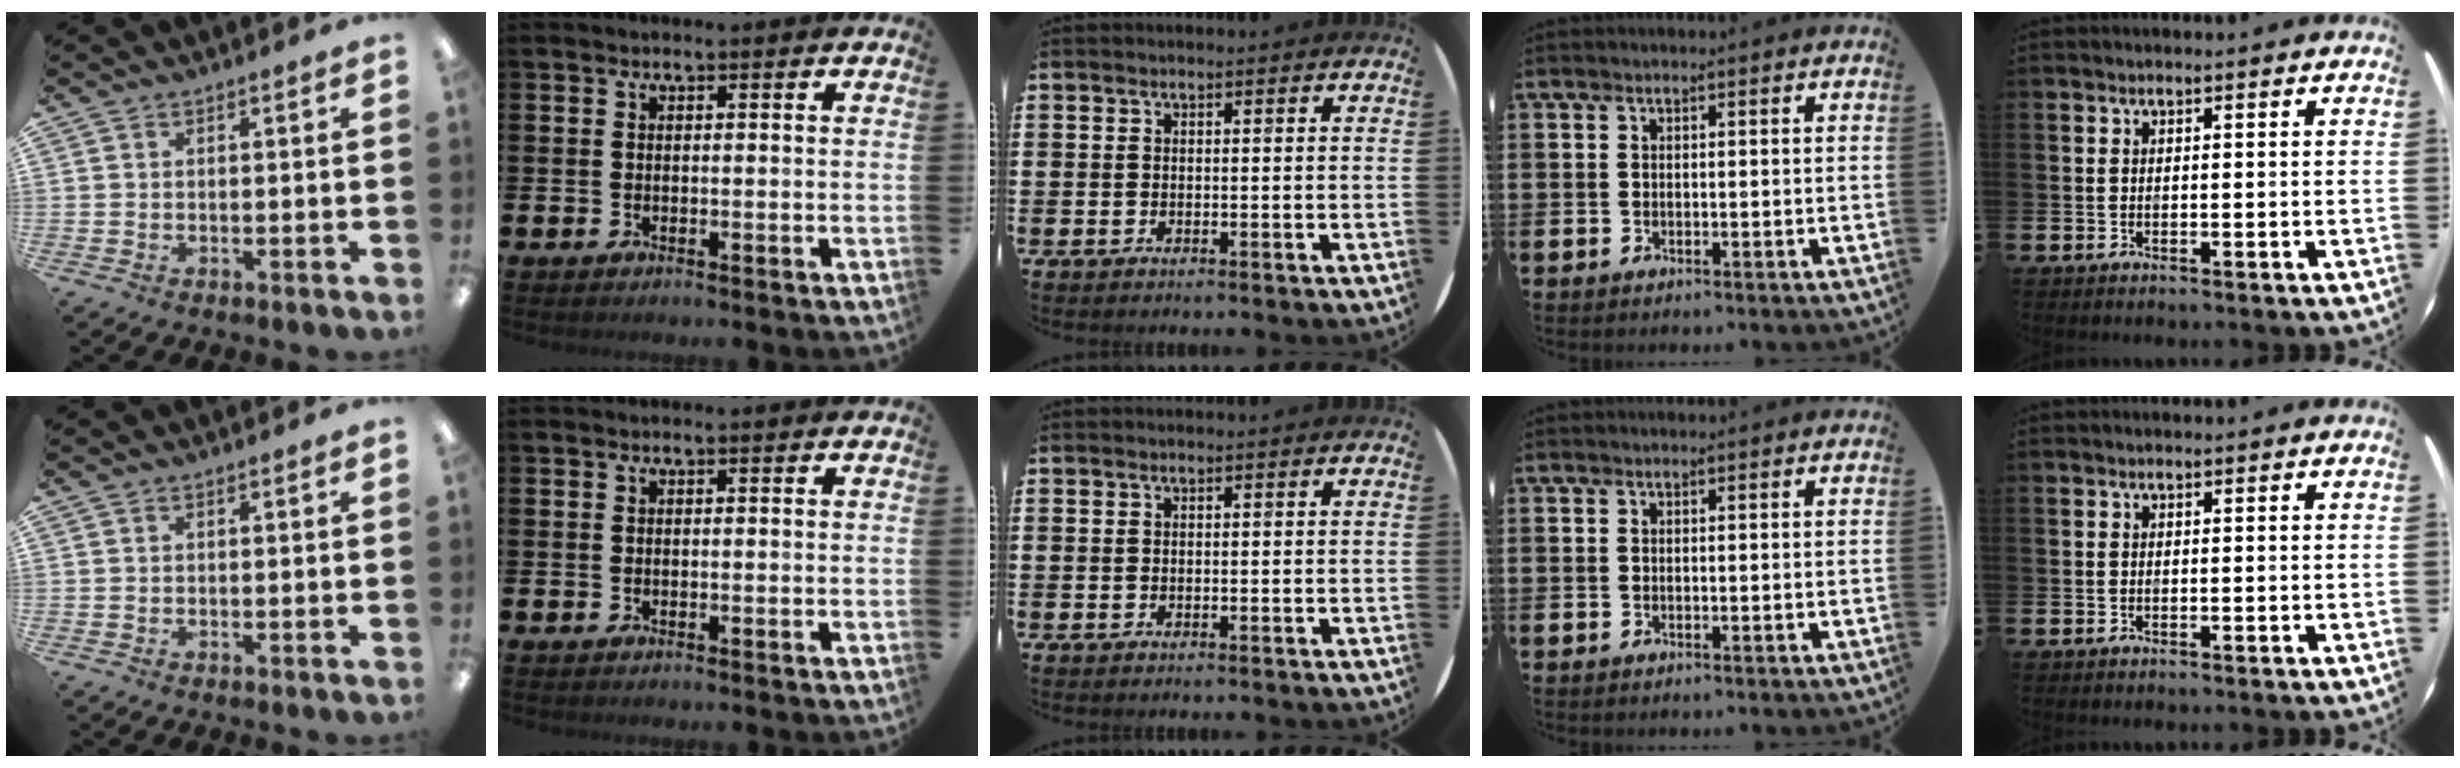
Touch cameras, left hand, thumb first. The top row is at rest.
{}